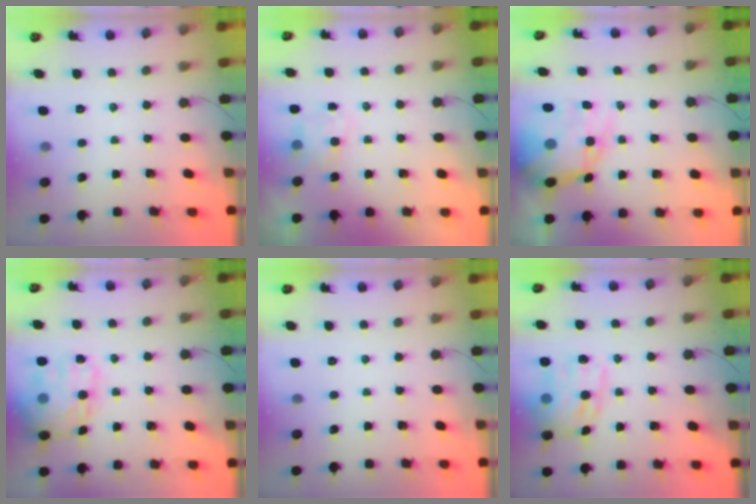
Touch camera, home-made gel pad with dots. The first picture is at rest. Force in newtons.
{"total": 5.4, "press": 5.3, "slide": 0.8}
{"total": 15.3, "press": 14.8, "slide": 3.8}
{"total": 19.6, "press": 19.4, "slide": 2.4}
{"total": 0.0}
{"total": 16.4, "press": 16.1, "slide": 2.7}